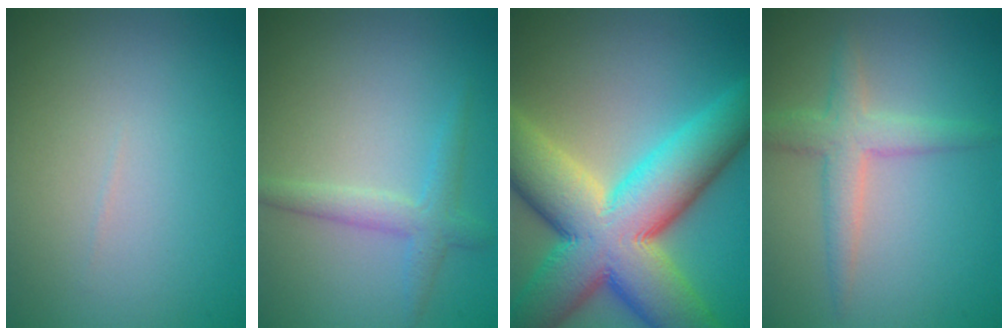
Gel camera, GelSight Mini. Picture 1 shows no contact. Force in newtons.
{"total": 2.3, "press": 2.3, "slide": 0.1}
{"total": 15.1, "press": 15.1, "slide": 1.0}
{"total": 3.0, "press": 3.0, "slide": 0.1}